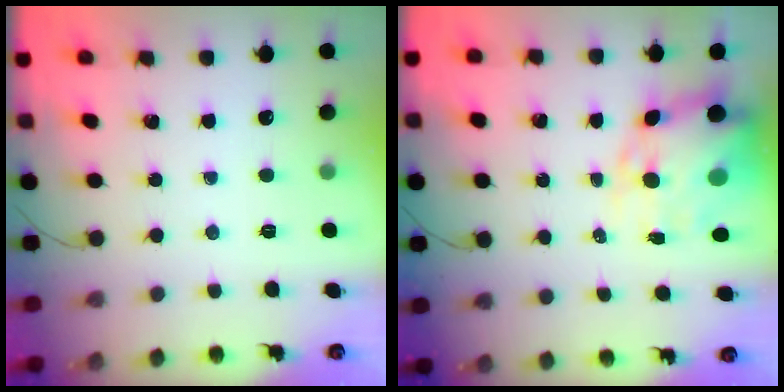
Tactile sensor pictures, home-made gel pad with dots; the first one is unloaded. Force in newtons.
{"total": 12.9, "press": 12.4, "slide": 3.8}